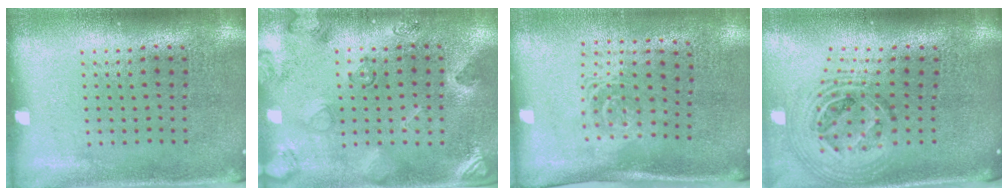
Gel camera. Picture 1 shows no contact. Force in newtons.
{"total": 2.3, "press": 1.9, "slide": 1.3}
{"total": 1.6, "press": 1.2, "slide": 1.1}
{"total": 1.8, "press": 1.5, "slide": 1.1}